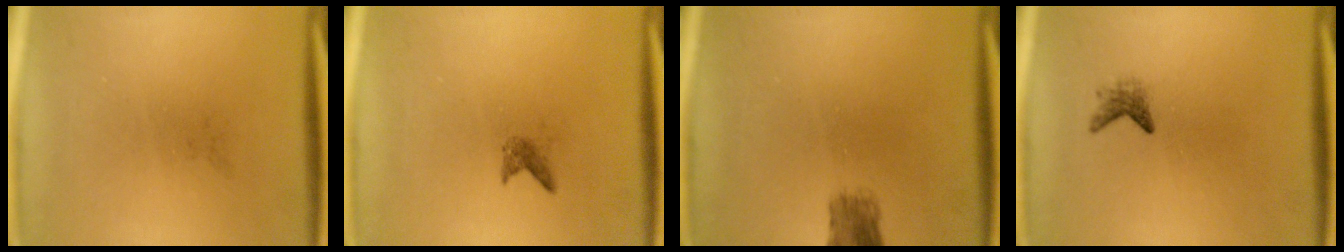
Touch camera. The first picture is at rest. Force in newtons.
{"total": 0.9}
{"total": 2.9}
{"total": 1.5}